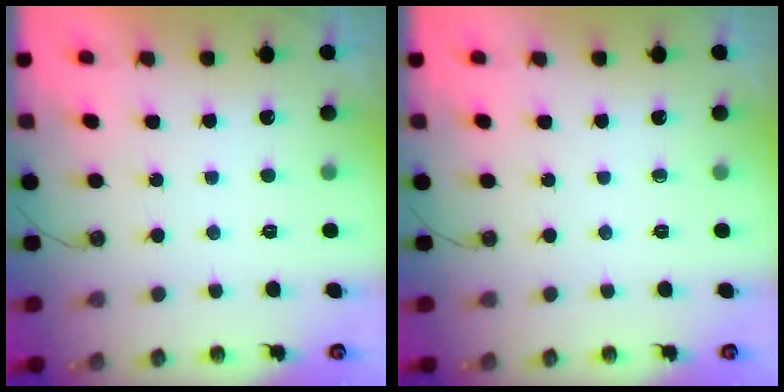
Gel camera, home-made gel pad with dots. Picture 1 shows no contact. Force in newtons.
{"total": 0.0}